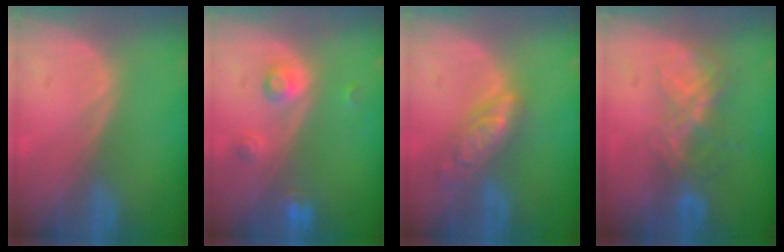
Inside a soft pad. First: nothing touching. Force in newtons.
{"total": 3.6, "press": 3.3, "slide": 1.5}
{"total": 6.2, "press": 5.4, "slide": 3.0}
{"total": 6.5, "press": 5.7, "slide": 3.2}